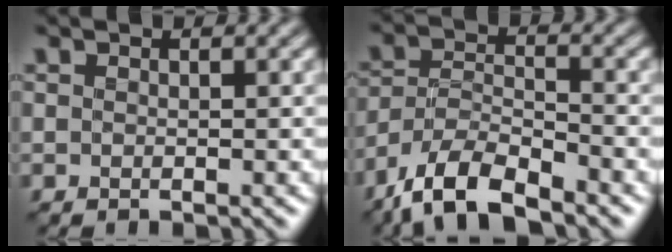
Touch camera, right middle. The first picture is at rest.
{"total": 7.2, "force": [-5.6, 2.4, 3.9], "torque": [-0.072, -0.005, -0.115]}